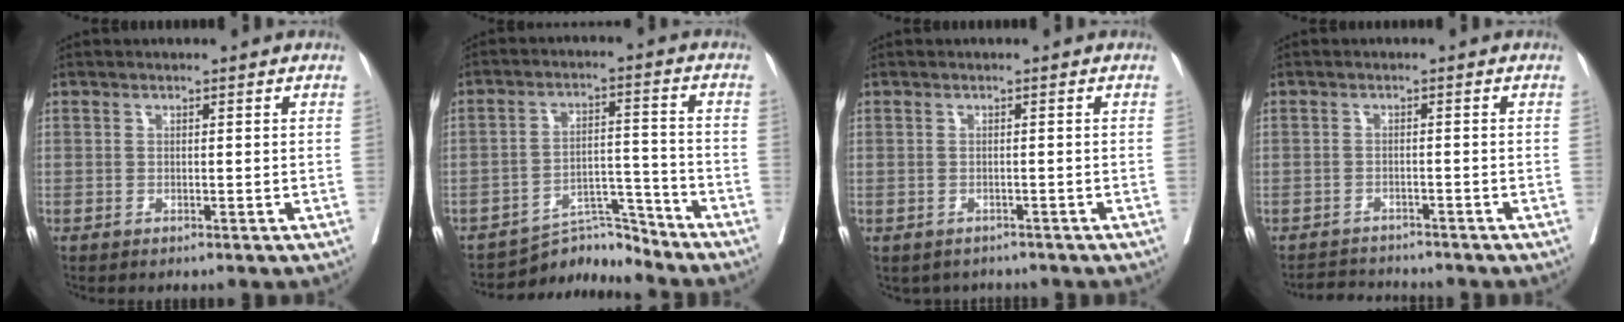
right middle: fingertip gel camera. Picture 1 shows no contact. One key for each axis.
{"total": 6.5, "fx": -6.5, "fy": 0.4, "fz": -0.6, "tx": 0.013, "ty": 0.030, "tz": -0.105}
{"total": 3.0, "fx": -2.5, "fy": 1.7, "fz": 0.3, "tx": 0.002, "ty": 0.006, "tz": -0.032}
{"total": 3.6, "fx": -3.5, "fy": 0.7, "fz": -0.2, "tx": 0.006, "ty": -0.010, "tz": -0.059}